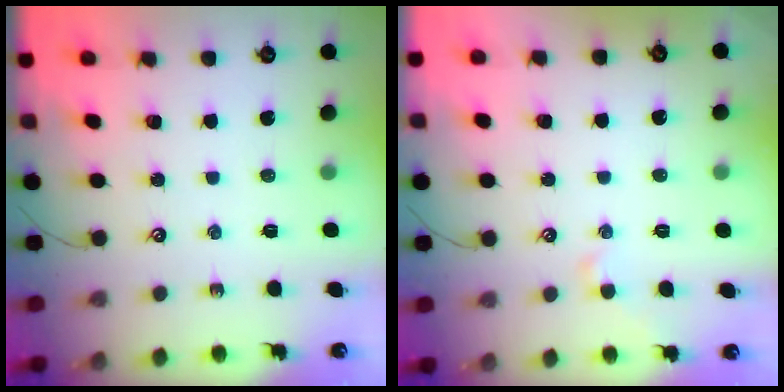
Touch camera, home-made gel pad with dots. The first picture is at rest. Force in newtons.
{"total": 0.6, "press": 0.0, "slide": 0.6}